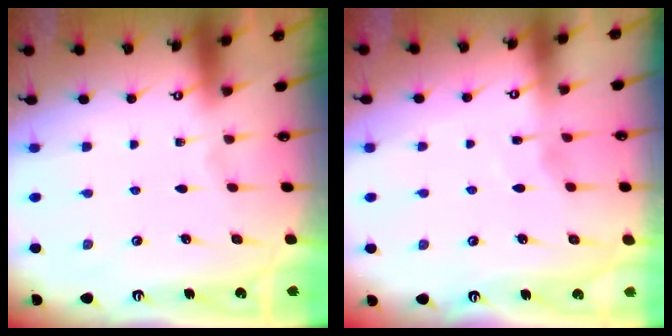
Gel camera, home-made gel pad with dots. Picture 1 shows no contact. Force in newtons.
{"total": 2.8, "press": 2.8, "slide": 0.5}